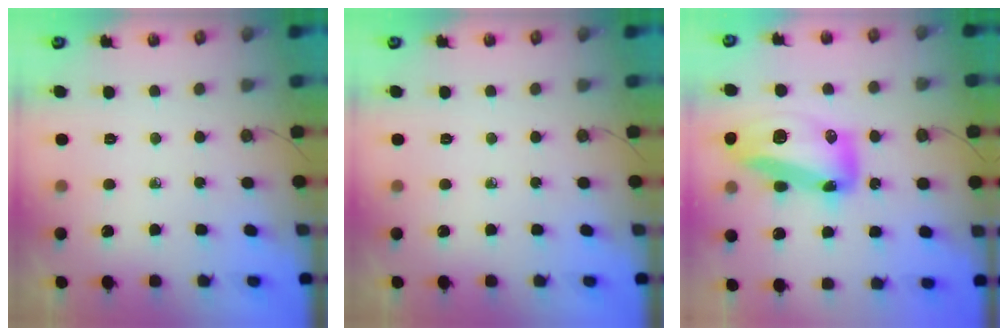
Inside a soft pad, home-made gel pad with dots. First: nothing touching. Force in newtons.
{"total": 0.0}
{"total": 18.3, "press": 18.2, "slide": 1.6}